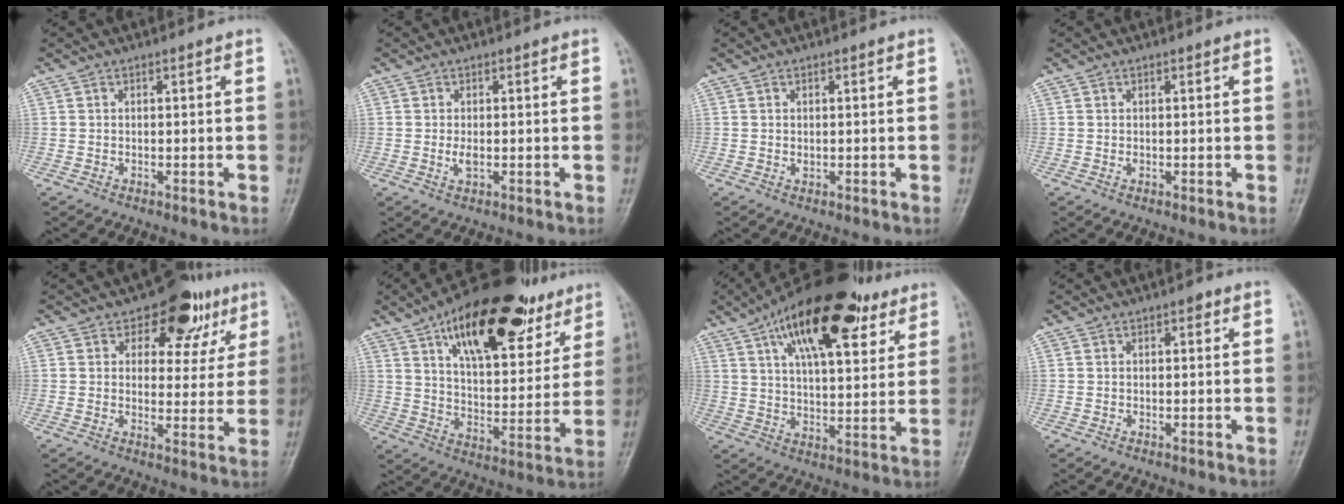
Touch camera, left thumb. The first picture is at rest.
{"total": 2.0, "force": [-0.2, 1.0, 1.7], "torque": [-0.035, -0.005, -0.004]}
{"total": 0.9, "force": [0.2, 0.6, 0.6], "torque": [-0.009, -0.002, 0.006]}
{"total": 0.7, "force": [0.2, 0.5, 0.5], "torque": [-0.006, 0.000, 0.004]}
{"total": 11.5, "force": [6.2, 7.3, 6.3], "torque": [-0.021, -0.019, 0.079]}
{"total": 25.4, "force": [14.7, 11.4, 17.4], "torque": [-0.223, -0.033, 0.231]}
{"total": 23.1, "force": [12.4, 9.7, 17.0], "torque": [-0.243, -0.017, 0.195]}
{"total": 1.0, "force": [0.4, 0.6, 0.7], "torque": [-0.002, 0.002, 0.001]}